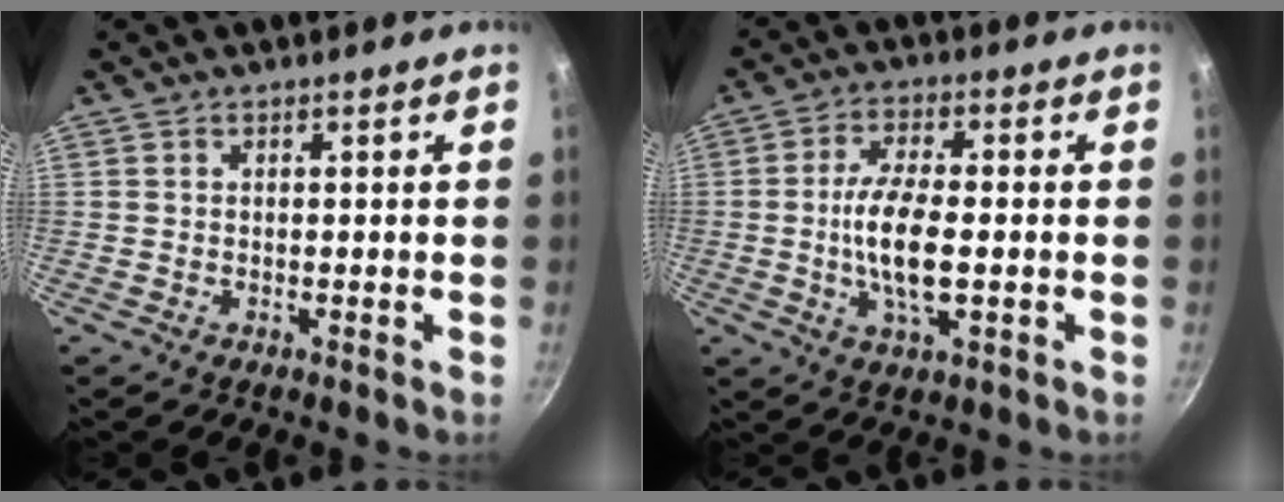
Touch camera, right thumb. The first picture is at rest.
{"total": 10.2, "force": [-1.1, 3.6, 9.4], "torque": [-0.182, 0.007, -0.024]}